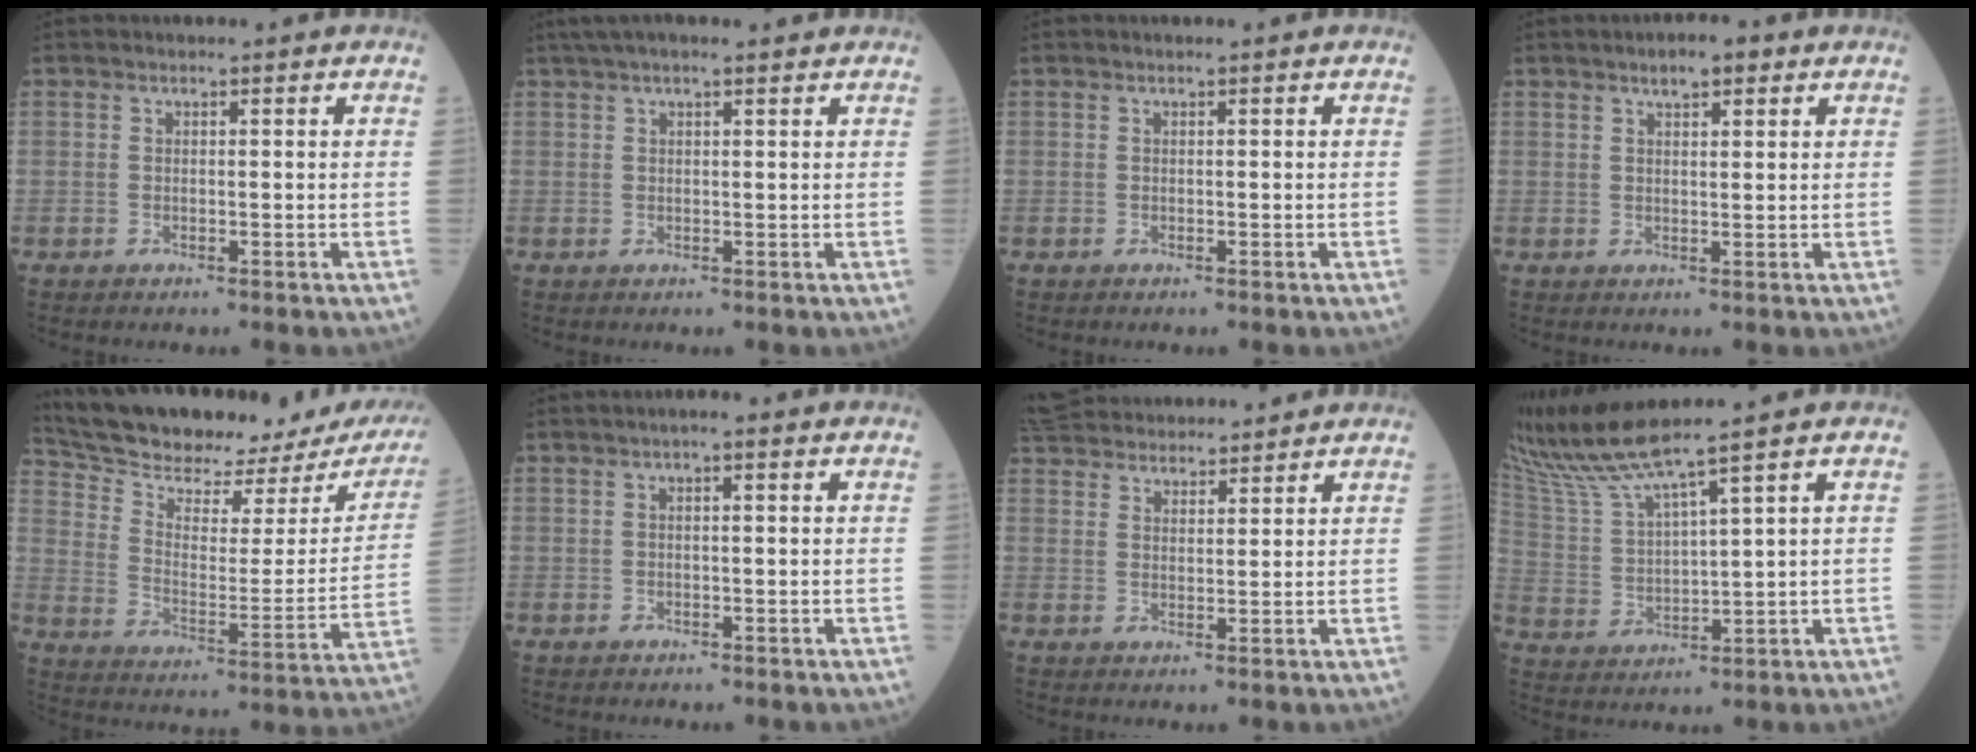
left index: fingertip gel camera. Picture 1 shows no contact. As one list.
[{"total": 6.4, "force": [5.1, 0.7, 3.8], "torque": [-0.061, 0.034, 0.076]}, {"total": 0.0}, {"total": 2.3, "force": [0.8, 0.7, 2.0], "torque": [-0.032, 0.005, 0.004]}, {"total": 24.5, "force": [21.7, 5.1, 10.1], "torque": [-0.168, -0.050, 0.297]}, {"total": 1.6, "force": [0.2, 0.3, 1.5], "torque": [-0.026, 0.004, -0.002]}, {"total": 14.6, "force": [13.5, 3.4, 4.3], "torque": [-0.091, 0.047, 0.218]}, {"total": 8.2, "force": [7.1, -2.0, 3.5], "torque": [-0.091, -0.005, 0.153]}]